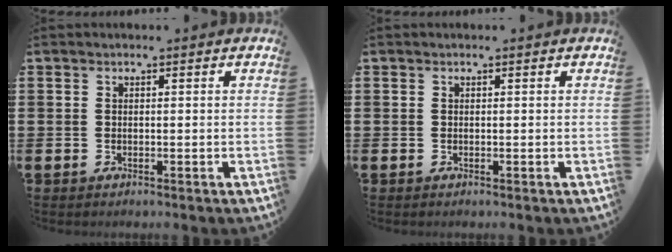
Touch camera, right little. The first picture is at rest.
{"total": 0.0}